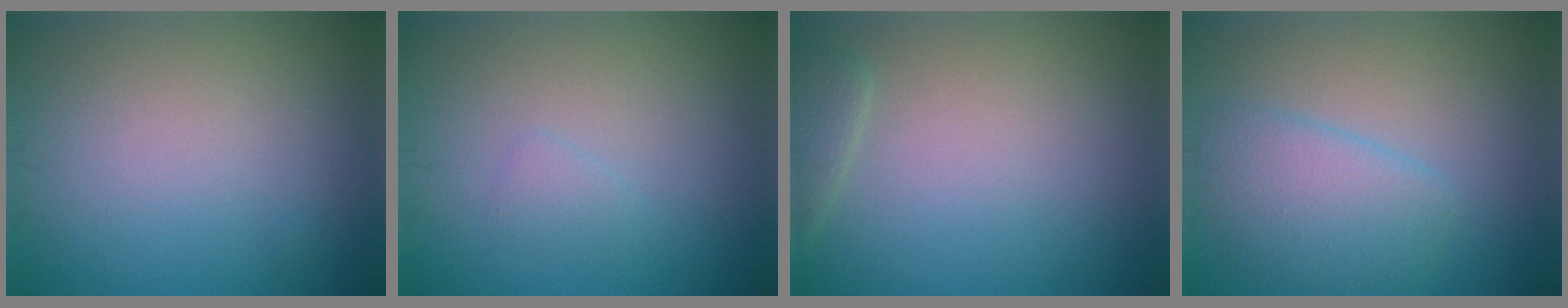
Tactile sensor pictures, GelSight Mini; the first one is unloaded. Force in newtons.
{"total": 0.9, "press": 0.9, "slide": 0.1}
{"total": 1.5, "press": 1.5, "slide": 0.1}
{"total": 3.9, "press": 3.9, "slide": 0.3}